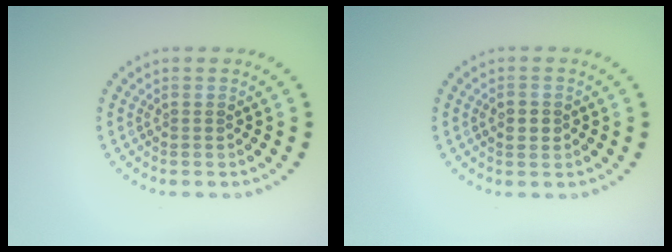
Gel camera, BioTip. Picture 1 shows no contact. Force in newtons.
{"total": 1.5, "press": 1.5, "slide": 0.0}